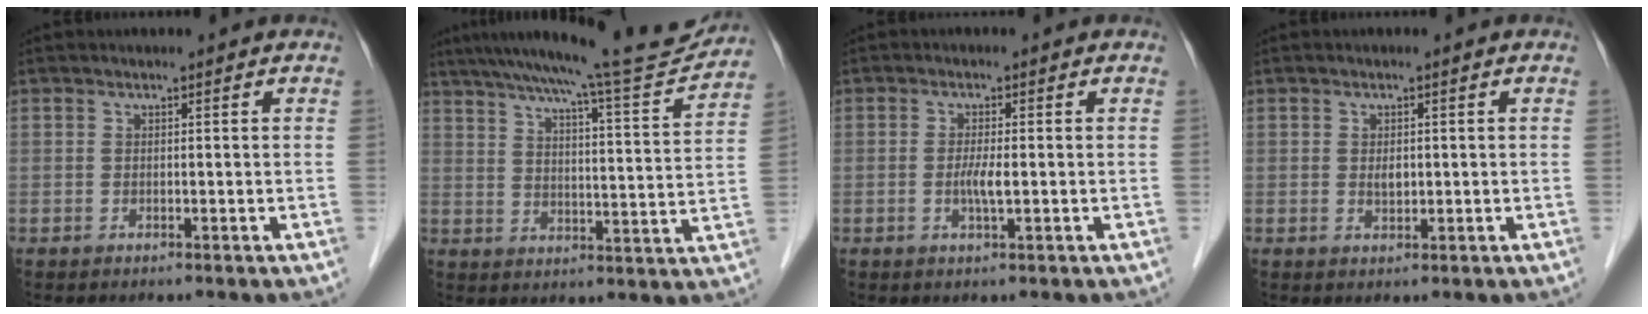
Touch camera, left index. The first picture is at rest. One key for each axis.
{"total": 17.4, "fx": 15.9, "fy": -0.3, "fz": 7.1, "tx": -0.112, "ty": -0.024, "tz": 0.218}
{"total": 2.4, "fx": -0.4, "fy": 0.2, "fz": 2.3, "tx": -0.050, "ty": -0.004, "tz": -0.006}
{"total": 1.4, "fx": 0.1, "fy": 0.8, "fz": 1.2, "tx": -0.021, "ty": -0.003, "tz": 0.003}